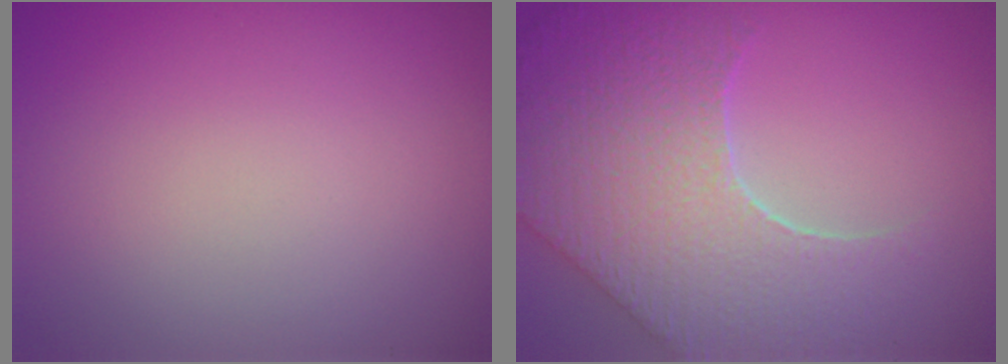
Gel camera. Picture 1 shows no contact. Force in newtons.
{"total": 8.7, "press": 6.3, "slide": 6.0}